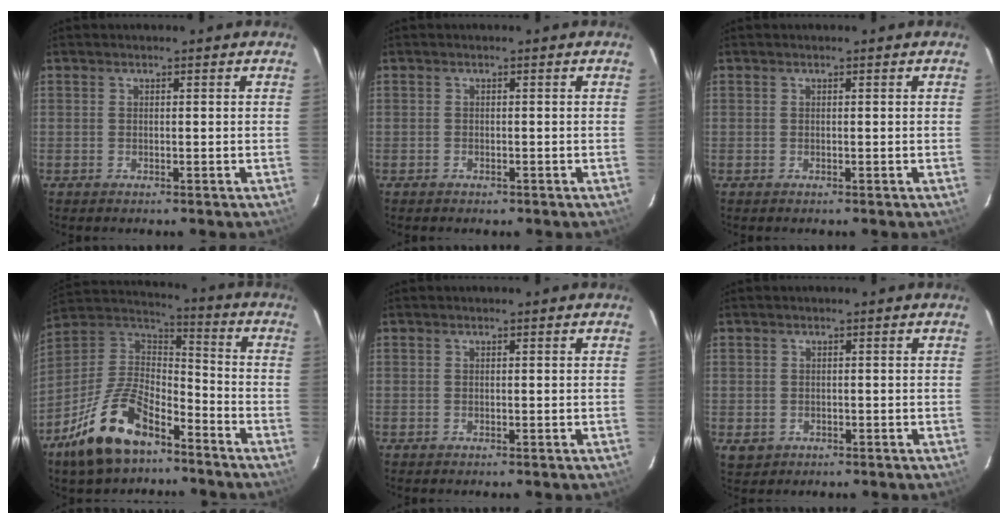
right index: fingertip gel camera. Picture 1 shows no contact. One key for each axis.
{"total": 1.0, "fx": -0.7, "fy": 0.8, "fz": 0.1, "tx": -0.002, "ty": 0.001, "tz": -0.008}
{"total": 0.0}
{"total": 18.3, "fx": -11.6, "fy": 8.3, "fz": 11.4, "tx": -0.250, "ty": 0.003, "tz": -0.215}
{"total": 0.0}
{"total": 2.8, "fx": -0.5, "fy": 2.7, "fz": 0.8, "tx": -0.017, "ty": -0.004, "tz": -0.003}